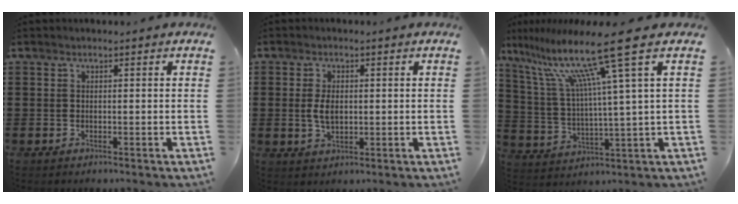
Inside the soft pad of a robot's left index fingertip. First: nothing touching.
{"total": 3.9, "force": [0.3, 2.2, 3.3], "torque": [-0.075, 0.005, 0.001]}
{"total": 14.5, "force": [8.1, 0.0, 12.0], "torque": [-0.254, -0.033, 0.119]}